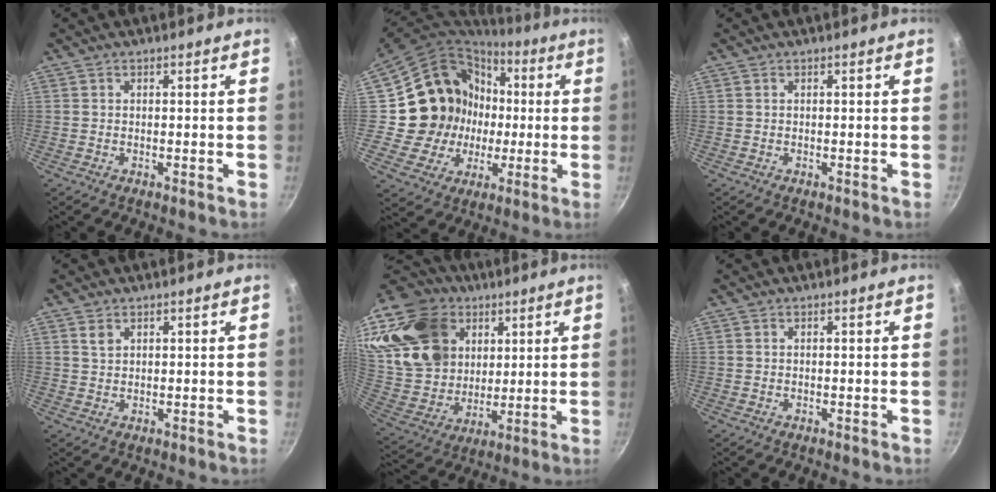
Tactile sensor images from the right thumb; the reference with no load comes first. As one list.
[{"total": 18.3, "force": [0.8, 17.4, 5.6], "torque": [-0.080, 0.023, 0.020]}, {"total": 0.0}, {"total": 1.9, "force": [1.0, 1.2, 1.0], "torque": [-0.017, -0.003, 0.020]}, {"total": 26.7, "force": [12.0, 19.8, 13.2], "torque": [-0.239, -0.021, 0.237]}, {"total": 0.0}]